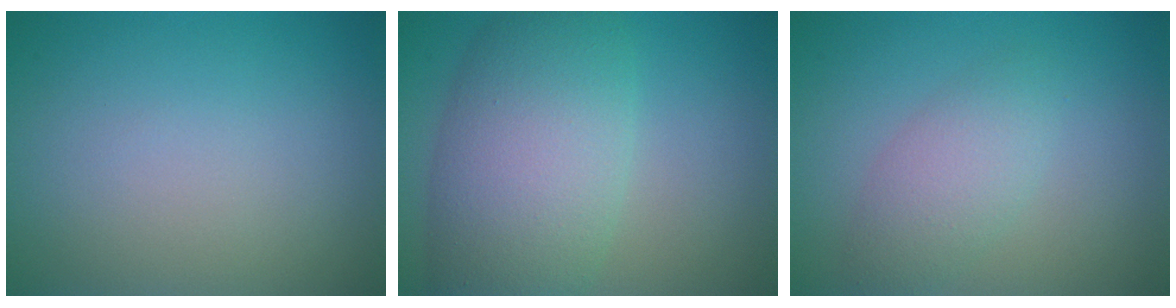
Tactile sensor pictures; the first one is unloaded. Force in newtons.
{"total": 8.8, "press": 8.8, "slide": 0.5}
{"total": 3.0, "press": 3.0, "slide": 0.0}